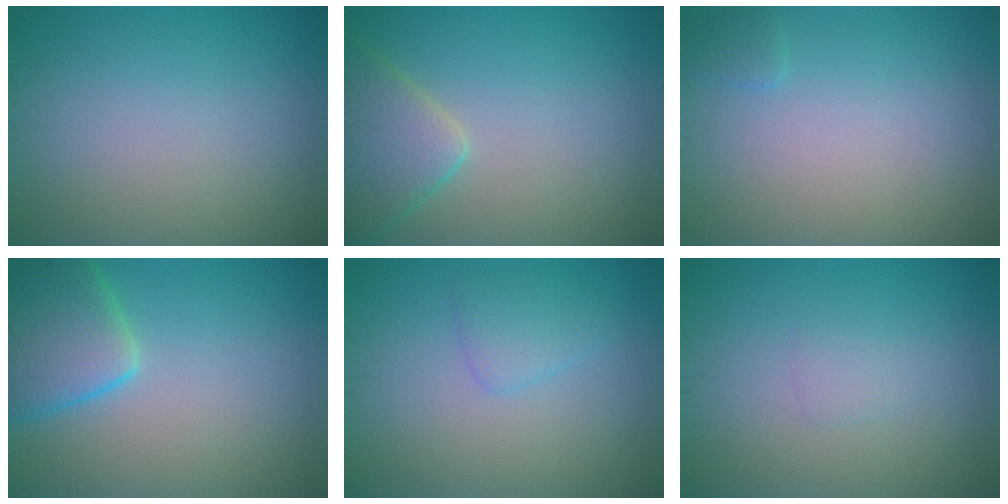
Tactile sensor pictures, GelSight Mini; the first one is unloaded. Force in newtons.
{"total": 4.4, "press": 4.4, "slide": 0.2}
{"total": 0.7, "press": 0.7, "slide": 0.1}
{"total": 5.9, "press": 5.9, "slide": 0.5}
{"total": 1.8, "press": 1.8, "slide": 0.1}
{"total": 0.9, "press": 0.9, "slide": 0.1}